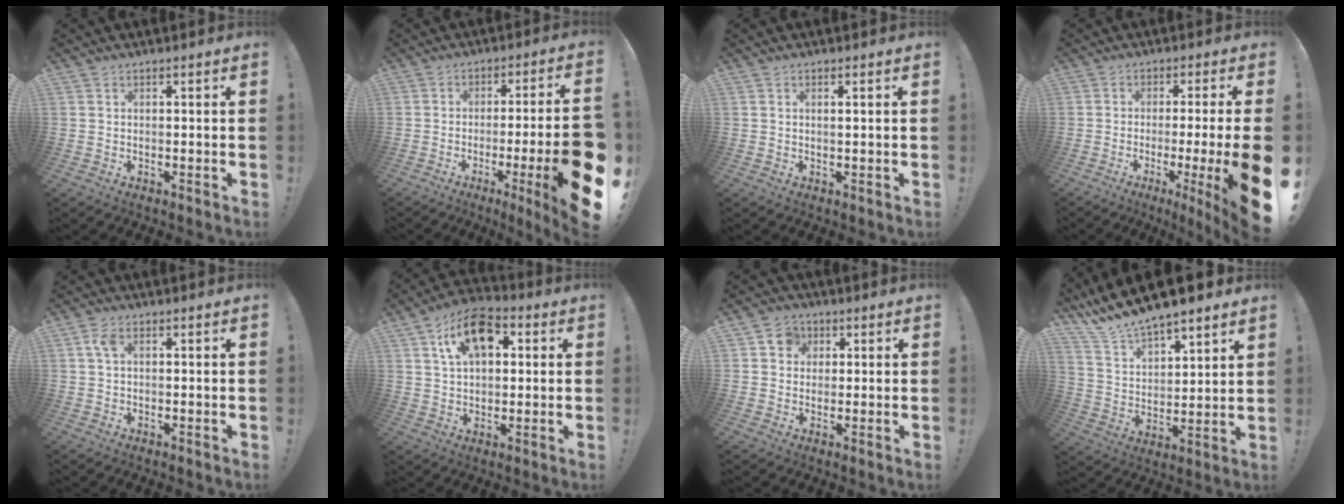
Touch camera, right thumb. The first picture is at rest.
{"total": 15.7, "force": [-5.5, 1.1, 14.7], "torque": [-0.219, 0.012, -0.080]}
{"total": 1.1, "force": [0.6, -0.4, 0.8], "torque": [-0.009, -0.005, 0.008]}
{"total": 12.9, "force": [-3.8, 0.0, 12.3], "torque": [-0.174, 0.003, -0.052]}
{"total": 3.1, "force": [0.9, 1.5, 2.6], "torque": [-0.052, 0.005, 0.015]}
{"total": 13.4, "force": [5.4, 8.5, 8.8], "torque": [-0.129, -0.010, 0.099]}
{"total": 5.8, "force": [1.9, 5.0, 2.1], "torque": [-0.038, 0.004, 0.038]}
{"total": 11.8, "force": [11.0, 2.9, 3.5], "torque": [-0.097, -0.092, 0.199]}